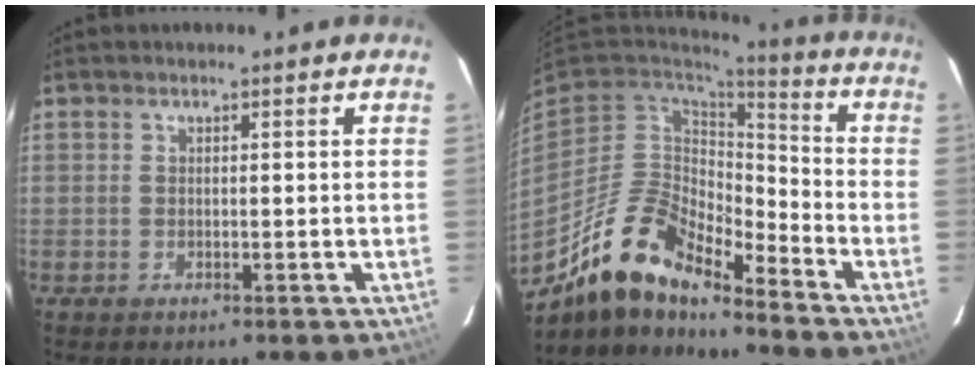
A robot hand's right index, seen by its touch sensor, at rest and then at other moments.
{"total": 15.7, "force": [-12.1, 4.9, 8.8], "torque": [-0.170, -0.009, -0.236]}